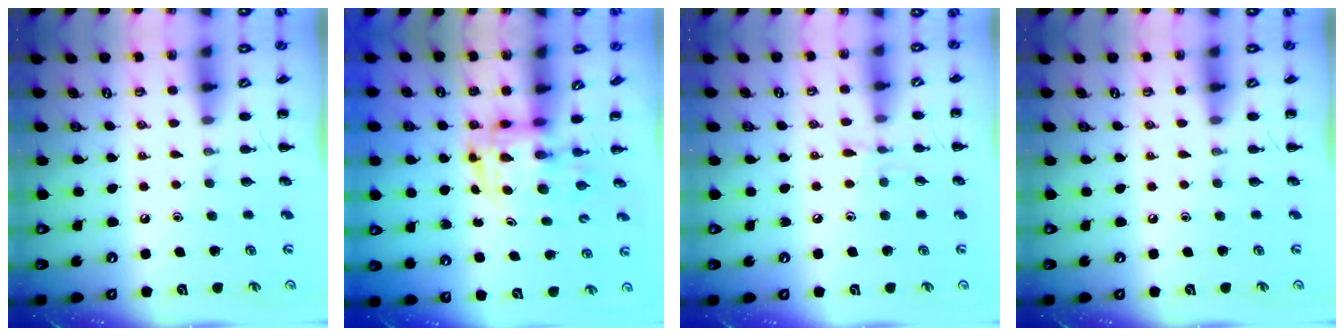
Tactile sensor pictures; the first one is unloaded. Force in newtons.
{"total": 3.3, "press": 3.2, "slide": 0.7}
{"total": 5.9, "press": 5.6, "slide": 1.7}
{"total": 0.0}